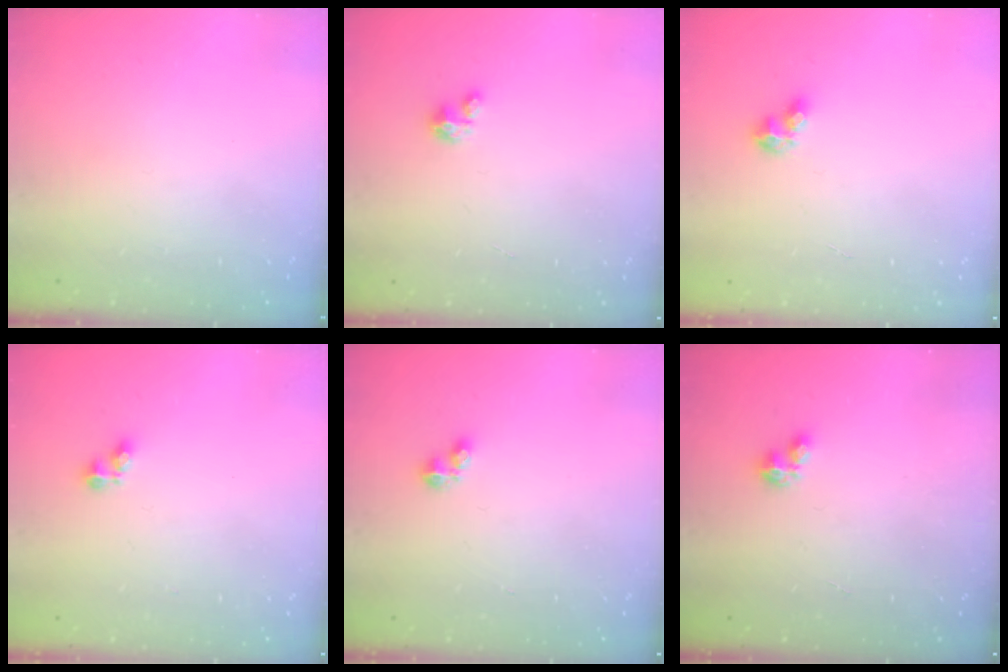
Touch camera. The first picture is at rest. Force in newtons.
{"total": 3.3, "press": 3.3, "slide": 0.2}
{"total": 5.6, "press": 5.6, "slide": 0.4}
{"total": 3.5, "press": 3.4, "slide": 0.6}
{"total": 2.8, "press": 2.8, "slide": 0.4}
{"total": 1.0, "press": 1.0, "slide": 0.1}